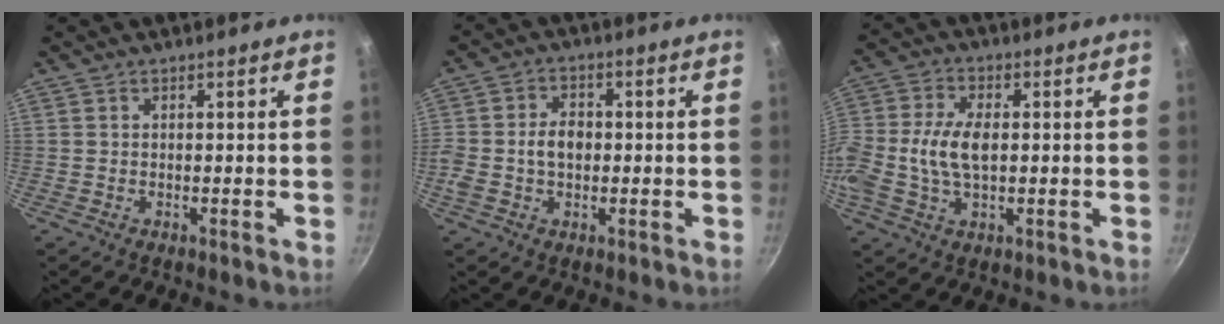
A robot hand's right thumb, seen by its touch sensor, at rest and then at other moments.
{"total": 6.9, "force": [-0.3, 4.8, 5.0], "torque": [-0.096, 0.019, -0.003]}
{"total": 12.3, "force": [-0.3, 7.1, 10.1], "torque": [-0.234, 0.009, -0.003]}